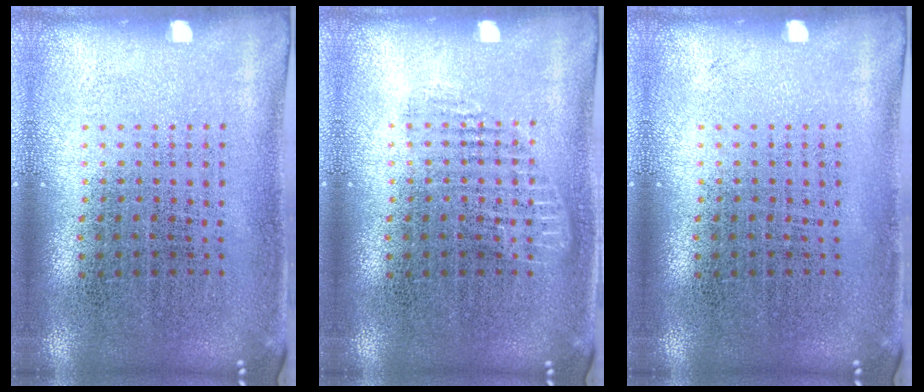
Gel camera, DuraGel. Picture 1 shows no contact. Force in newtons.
{"total": 1.3, "press": 1.2, "slide": 0.4}
{"total": 0.0}